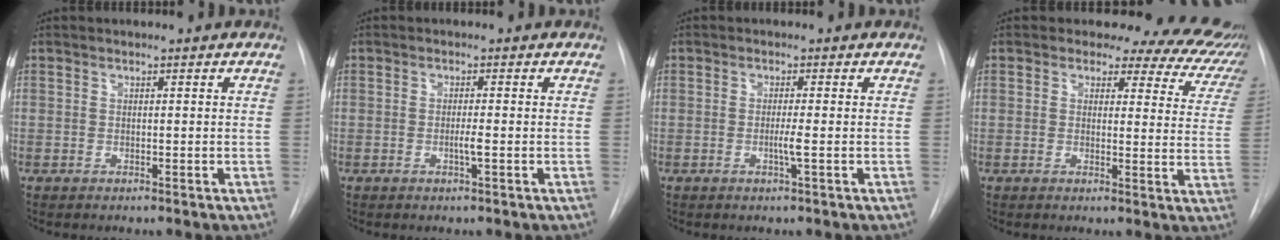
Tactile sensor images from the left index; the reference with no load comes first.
{"total": 1.5, "force": [-0.5, -0.1, 1.4], "torque": [-0.029, -0.002, -0.009]}
{"total": 1.8, "force": [-0.5, -0.4, 1.7], "torque": [-0.034, -0.003, -0.010]}
{"total": 14.7, "force": [12.9, 5.9, 4.0], "torque": [-0.016, -0.041, 0.104]}